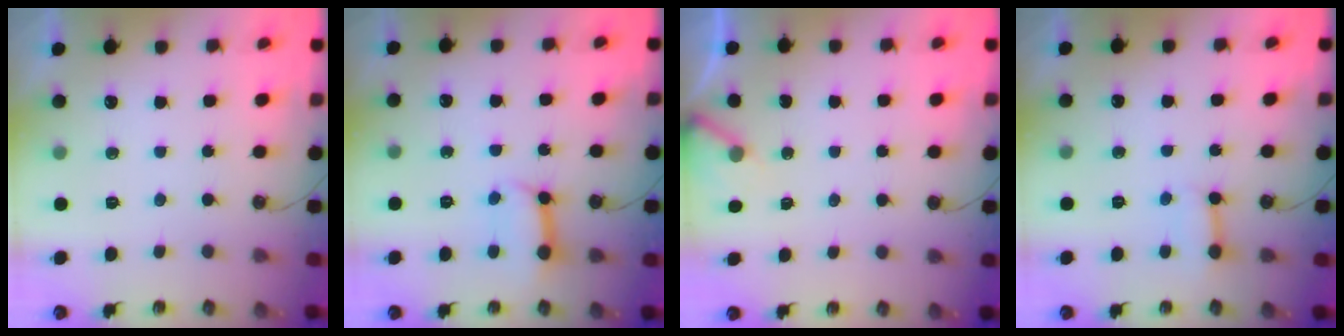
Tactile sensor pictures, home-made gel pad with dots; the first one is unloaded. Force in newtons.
{"total": 9.1, "press": 9.0, "slide": 1.2}
{"total": 2.7, "press": 2.7, "slide": 0.2}
{"total": 3.6, "press": 3.6, "slide": 0.1}